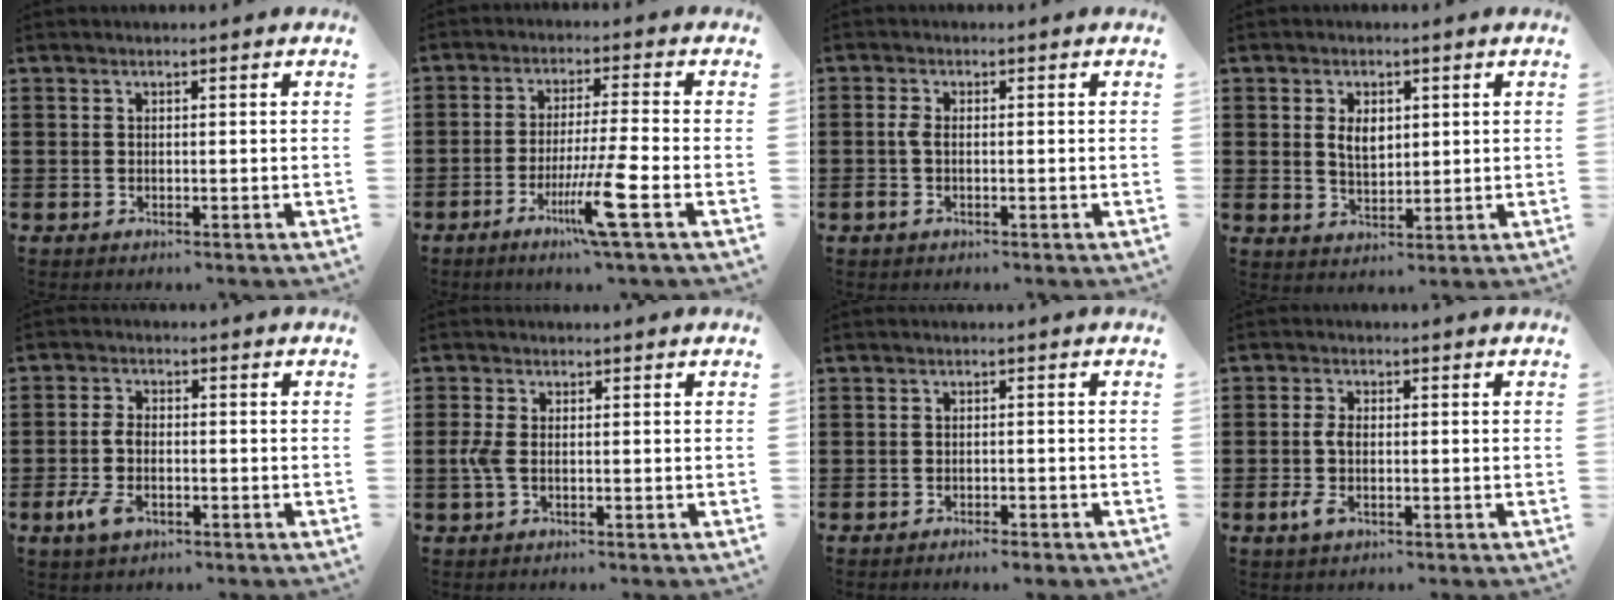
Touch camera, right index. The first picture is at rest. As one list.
[{"total": 8.3, "force": [-3.8, -0.7, 7.4], "torque": [-0.141, -0.018, -0.071]}, {"total": 1.9, "force": [-0.4, 0.5, 1.8], "torque": [-0.050, -0.006, -0.013]}, {"total": 3.8, "force": [0.9, 2.4, 2.8], "torque": [-0.054, 0.007, 0.013]}, {"total": 4.7, "force": [-1.7, 2.6, 3.6], "torque": [-0.094, -0.005, -0.037]}, {"total": 2.6, "force": [-0.5, 1.0, 2.3], "torque": [-0.064, -0.009, -0.015]}, {"total": 1.4, "force": [-1.3, -0.1, 0.4], "torque": [-0.010, -0.001, -0.026]}, {"total": 3.2, "force": [-0.6, 1.4, 2.8], "torque": [-0.077, -0.006, -0.018]}]